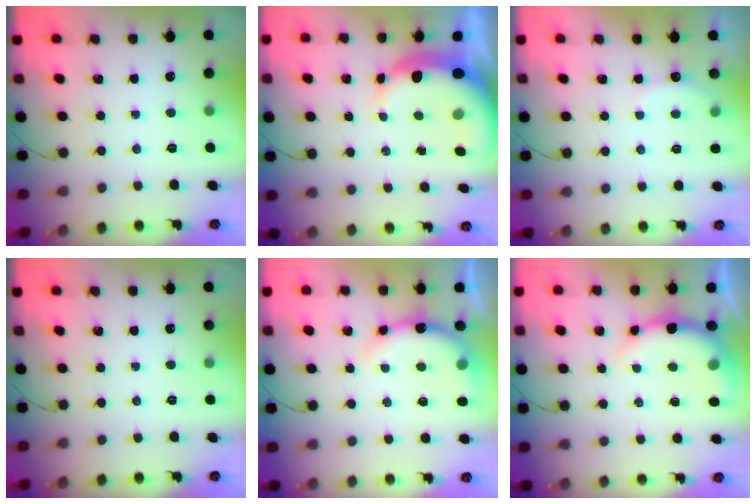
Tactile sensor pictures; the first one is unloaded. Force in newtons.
{"total": 10.5, "press": 10.3, "slide": 2.0}
{"total": 5.4, "press": 5.3, "slide": 1.0}
{"total": 0.0}
{"total": 8.1, "press": 8.0, "slide": 1.4}
{"total": 6.9, "press": 6.8, "slide": 1.3}